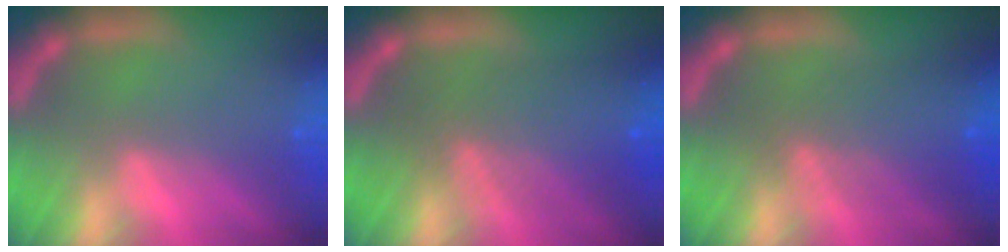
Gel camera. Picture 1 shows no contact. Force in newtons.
{"total": 6.6}
{"total": 5.5}